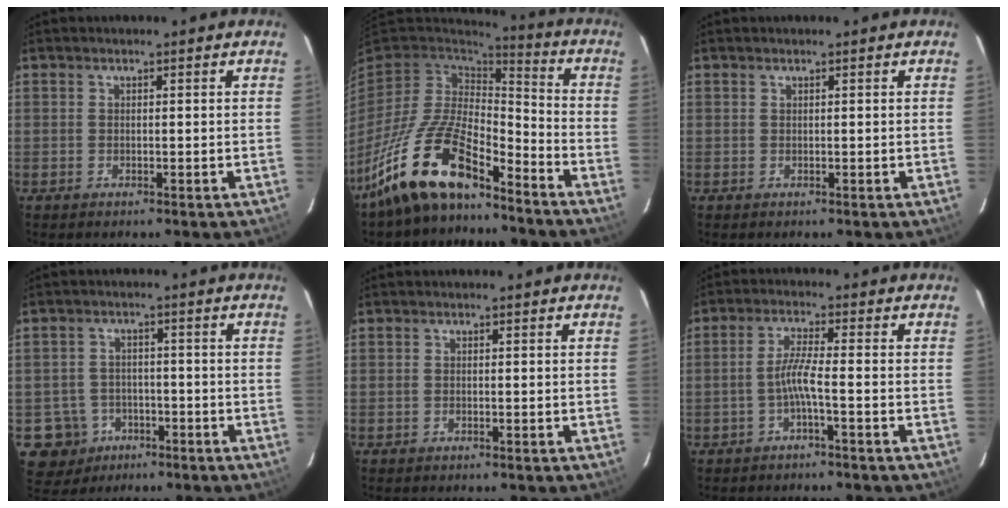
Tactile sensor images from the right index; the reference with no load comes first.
{"total": 17.3, "force": [-12.3, 6.1, 10.5], "torque": [-0.222, -0.011, -0.232]}
{"total": 0.0}
{"total": 7.5, "force": [-3.3, 6.8, 0.5], "torque": [-0.034, 0.030, -0.044]}
{"total": 0.0}
{"total": 3.6, "force": [-1.8, -0.6, 3.1], "torque": [-0.070, 0.004, -0.033]}